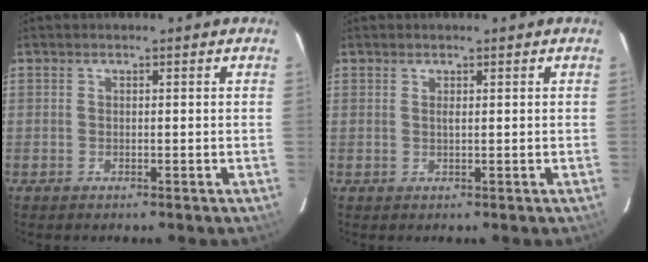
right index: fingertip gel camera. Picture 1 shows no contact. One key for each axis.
{"total": 0.6, "fx": 0.2, "fy": 0.1, "fz": 0.5, "tx": -0.011, "ty": 0.001, "tz": 0.005}